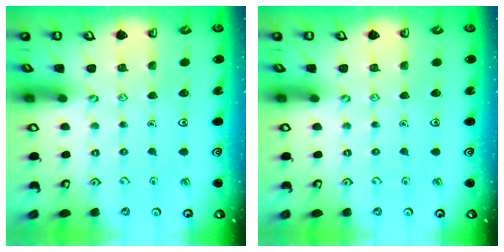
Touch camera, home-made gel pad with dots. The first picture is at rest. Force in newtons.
{"total": 0.0}